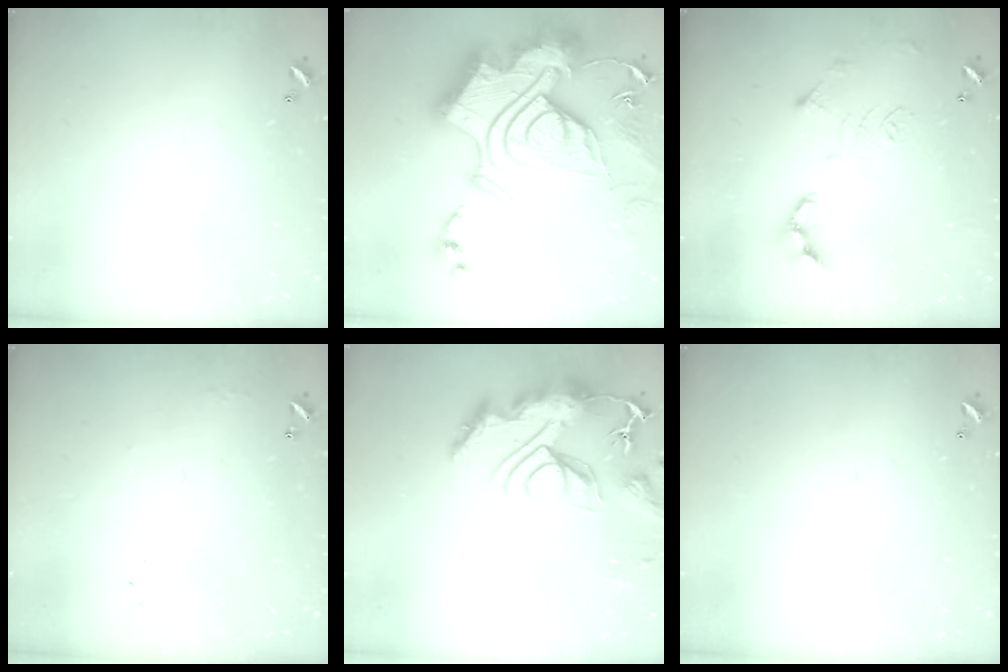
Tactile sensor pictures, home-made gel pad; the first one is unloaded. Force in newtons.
{"total": 1.1, "press": 1.1, "slide": 0.0}
{"total": 12.0, "press": 11.9, "slide": 1.3}
{"total": 4.3, "press": 4.3, "slide": 0.6}
{"total": 14.1, "press": 14.1, "slide": 1.4}
{"total": 0.0}